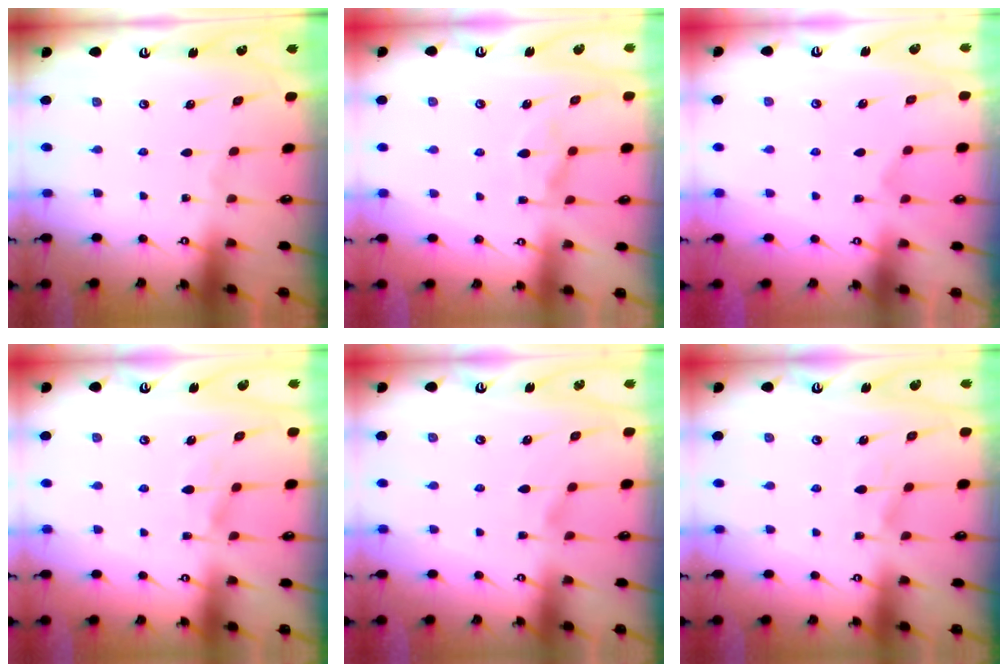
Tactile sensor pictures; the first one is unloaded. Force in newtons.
{"total": 6.4, "press": 6.3, "slide": 1.0}
{"total": 2.9, "press": 2.7, "slide": 1.1}
{"total": 5.9, "press": 5.9, "slide": 0.6}
{"total": 1.3, "press": 0.9, "slide": 0.8}
{"total": 5.0, "press": 5.0, "slide": 0.6}